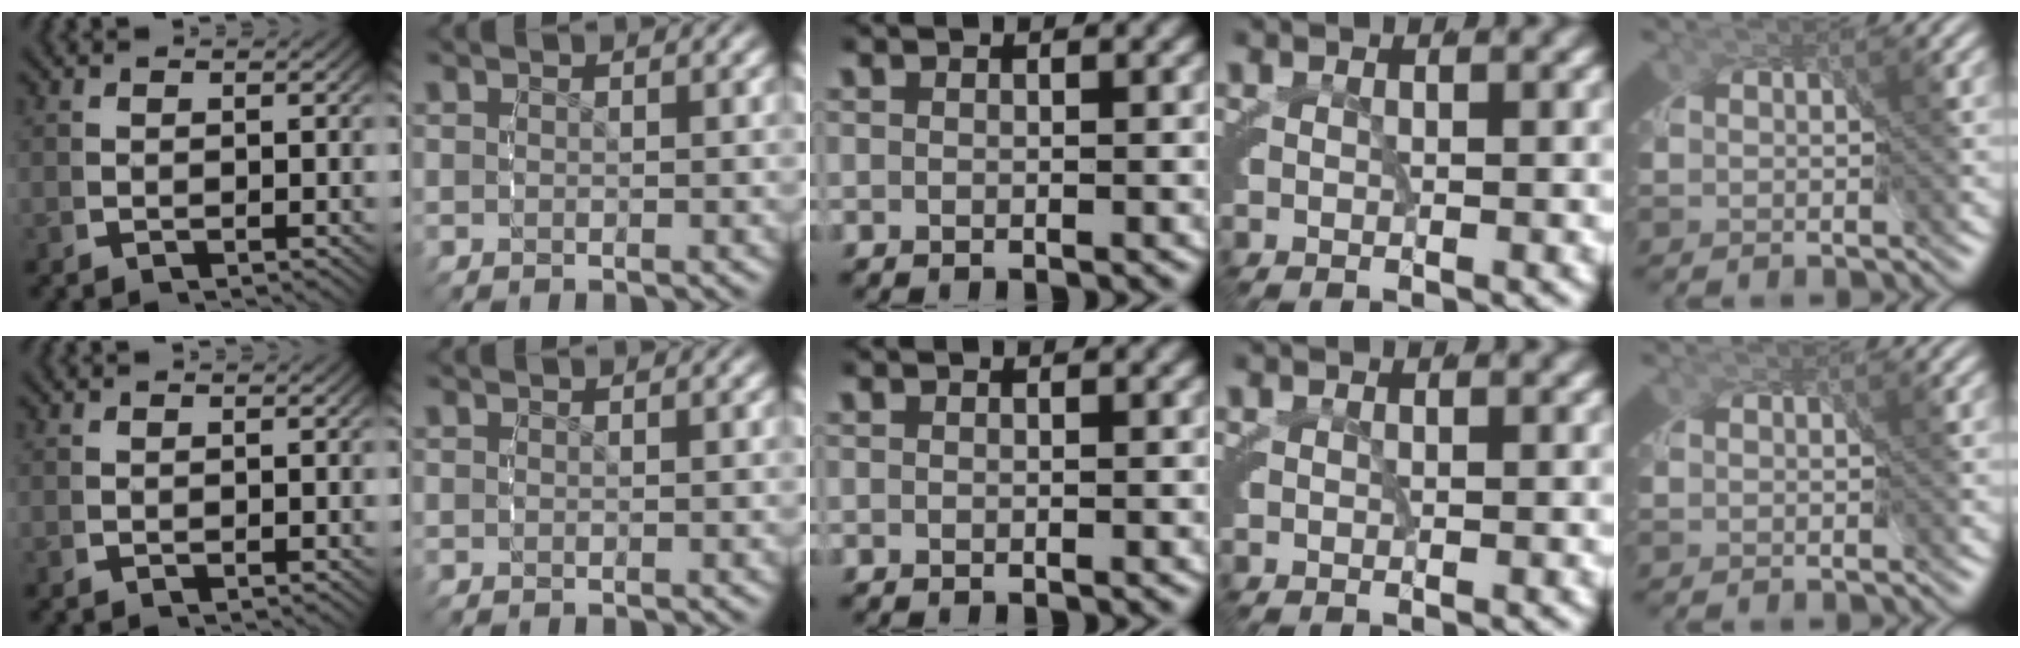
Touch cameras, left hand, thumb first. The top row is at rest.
{}